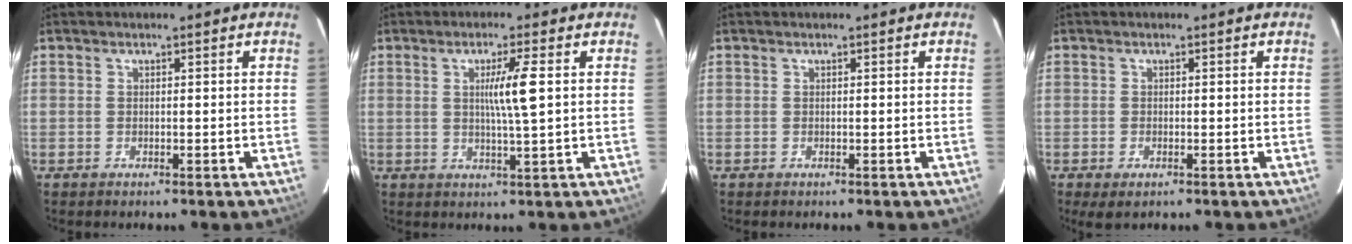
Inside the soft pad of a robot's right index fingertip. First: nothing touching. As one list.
[{"total": 5.3, "force": [0.9, -0.7, 5.1], "torque": [-0.091, -0.005, 0.017]}, {"total": 0.0}, {"total": 2.2, "force": [-1.1, 1.0, 1.6], "torque": [-0.032, -0.004, -0.009]}]